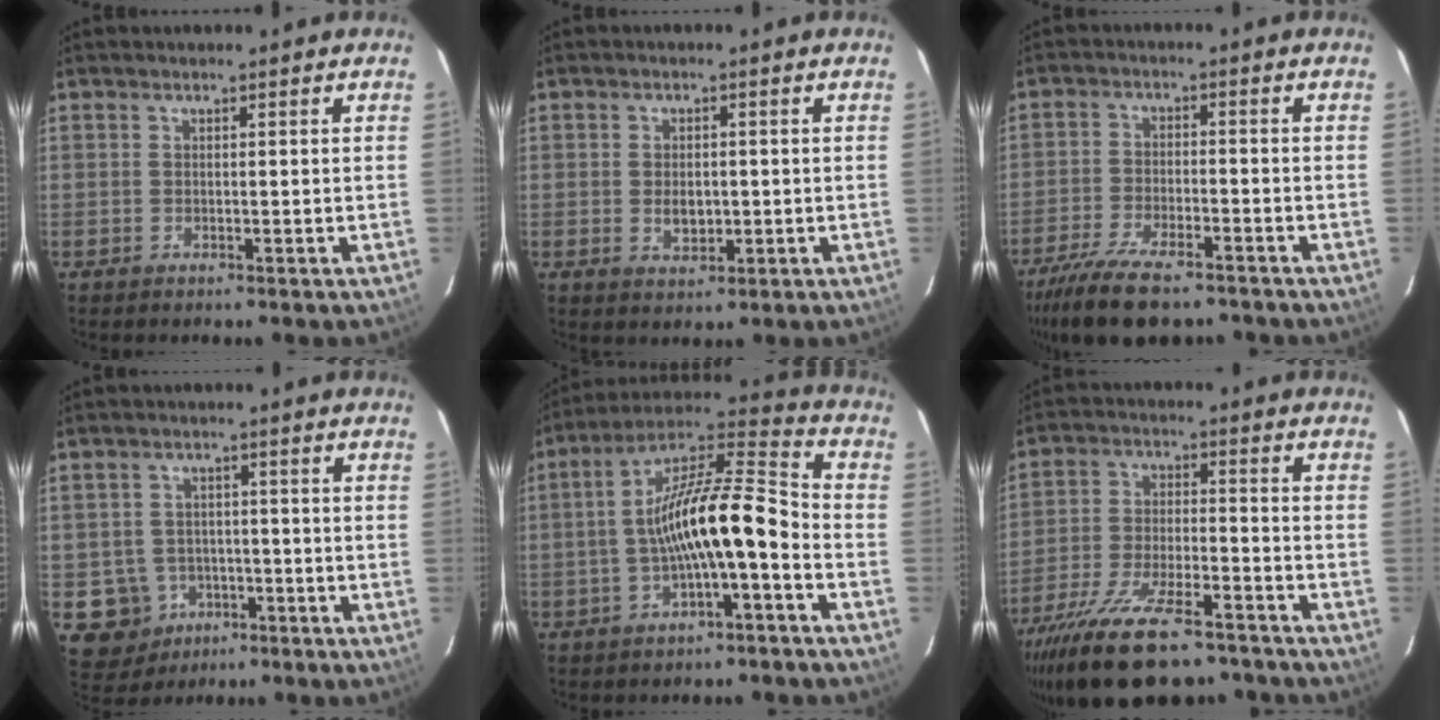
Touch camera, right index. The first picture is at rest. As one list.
[{"total": 3.8, "force": [-0.4, 2.6, 2.8], "torque": [-0.048, -0.003, -0.003]}, {"total": 14.2, "force": [-11.2, 4.4, 7.7], "torque": [-0.173, -0.032, -0.193]}, {"total": 8.7, "force": [-3.3, 7.9, 1.5], "torque": [-0.061, 0.026, -0.035]}, {"total": 14.7, "force": [-3.9, 3.1, 13.8], "torque": [-0.245, 0.021, -0.067]}, {"total": 21.8, "force": [-17.2, 7.0, 11.4], "torque": [-0.226, -0.034, -0.269]}]